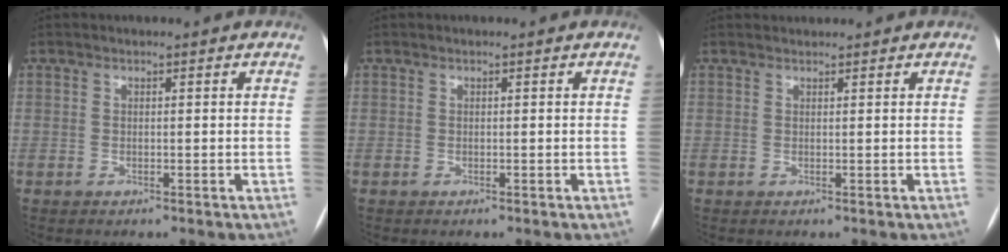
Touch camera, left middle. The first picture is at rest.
{"total": 0.0}
{"total": 1.2, "force": [1.2, 0.1, 0.0], "torque": [-0.006, 0.018, 0.024]}